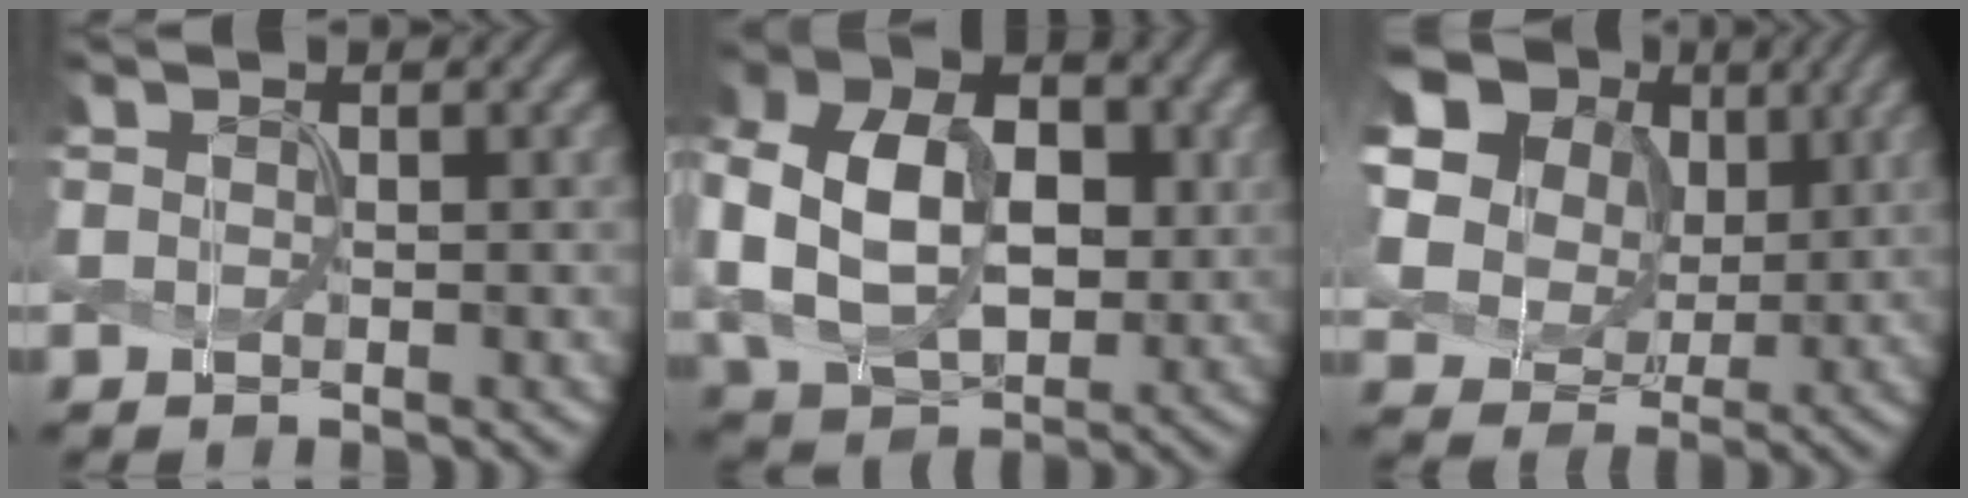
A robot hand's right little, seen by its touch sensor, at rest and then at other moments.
{"total": 11.4, "force": [-0.2, 8.2, 7.9], "torque": [-0.164, -0.002, -0.001]}
{"total": 15.1, "force": [4.7, 12.2, 7.6], "torque": [-0.197, 0.034, 0.090]}